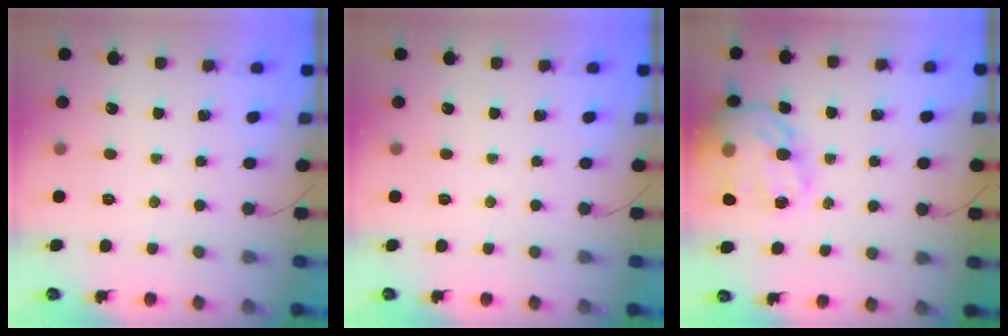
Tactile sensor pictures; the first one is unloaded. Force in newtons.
{"total": 0.0}
{"total": 23.9, "press": 23.4, "slide": 4.9}